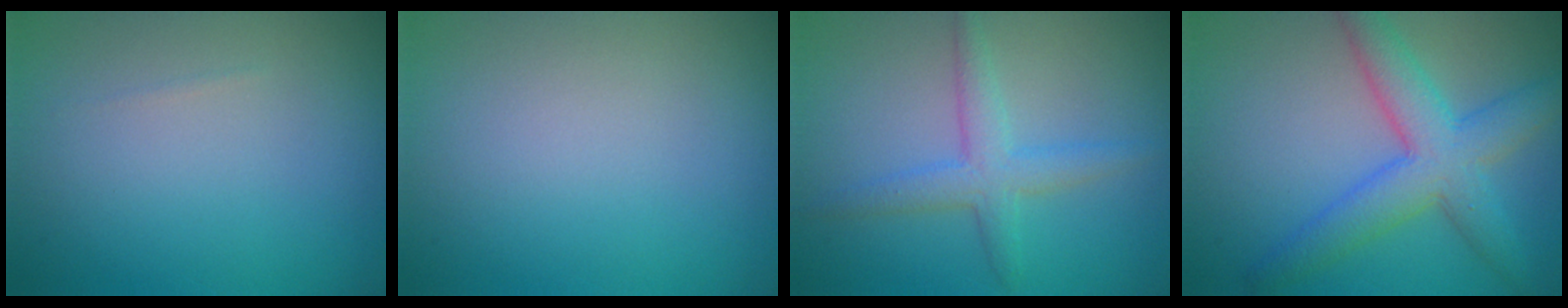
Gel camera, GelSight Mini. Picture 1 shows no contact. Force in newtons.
{"total": 0.0}
{"total": 2.9, "press": 2.9, "slide": 0.2}
{"total": 5.8, "press": 5.8, "slide": 0.2}